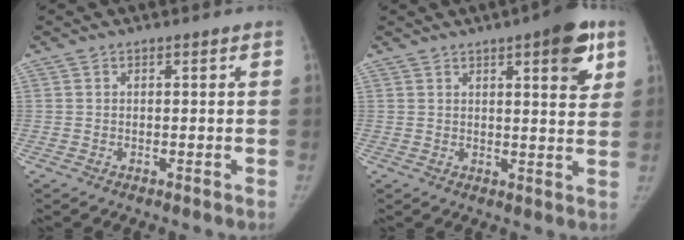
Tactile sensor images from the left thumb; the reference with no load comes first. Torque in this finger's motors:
{"motor_torque": [1.87, 1.74, 0.92, -0.15, 0.04]}